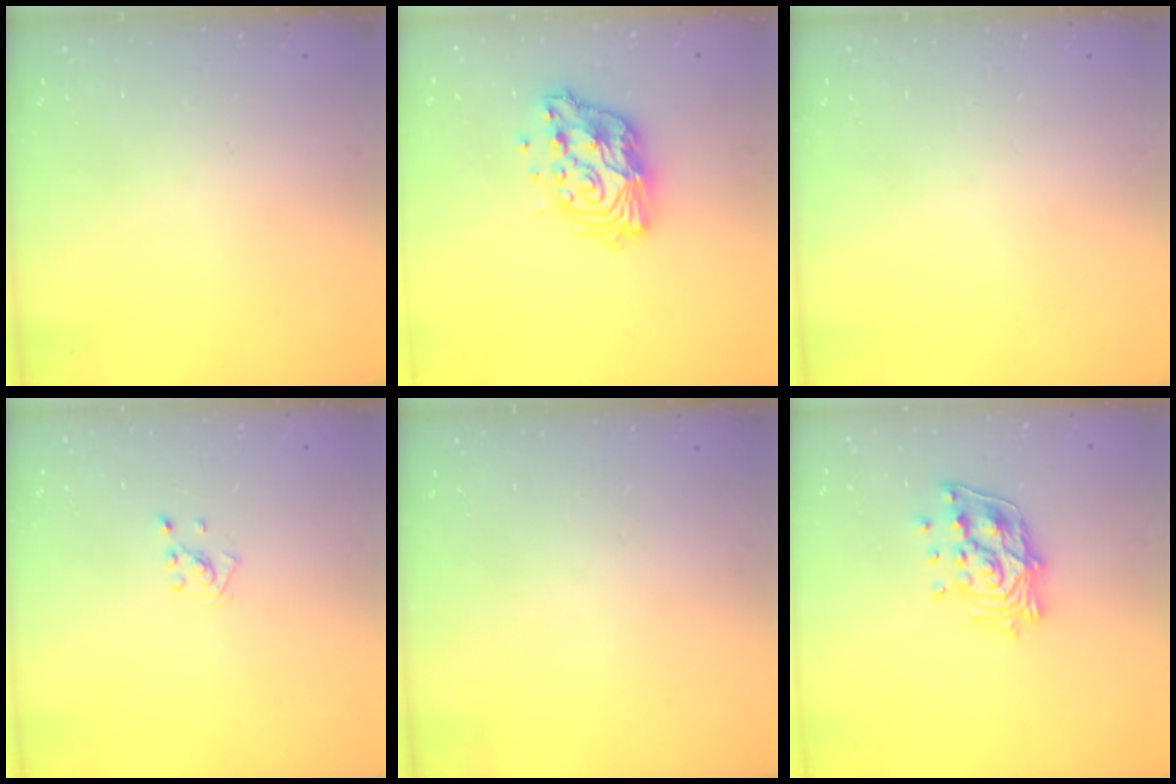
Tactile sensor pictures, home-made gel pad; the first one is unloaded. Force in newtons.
{"total": 12.4, "press": 12.3, "slide": 1.1}
{"total": 0.0}
{"total": 2.2, "press": 2.2, "slide": 0.6}
{"total": 0.0}
{"total": 13.8, "press": 13.7, "slide": 1.6}